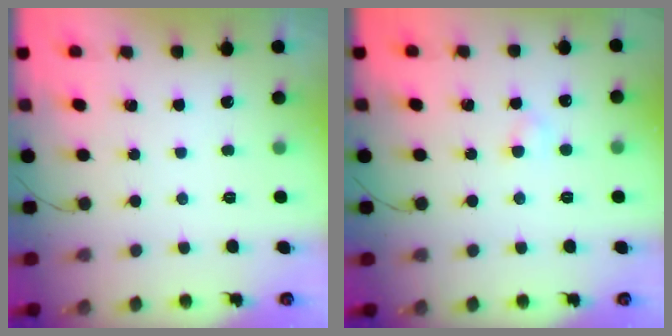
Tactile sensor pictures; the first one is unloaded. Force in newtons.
{"total": 2.3, "press": 2.1, "slide": 0.8}